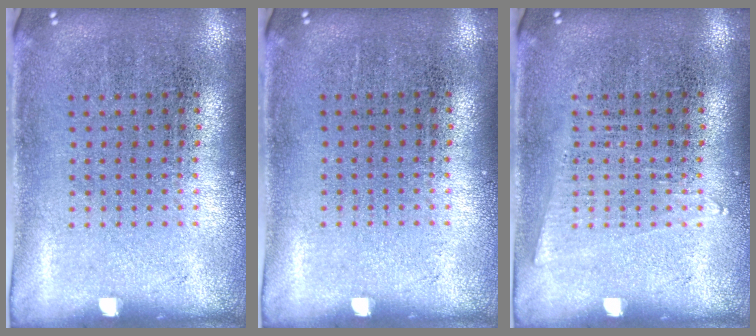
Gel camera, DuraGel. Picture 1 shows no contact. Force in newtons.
{"total": 0.0}
{"total": 0.9, "press": 0.9, "slide": 0.3}